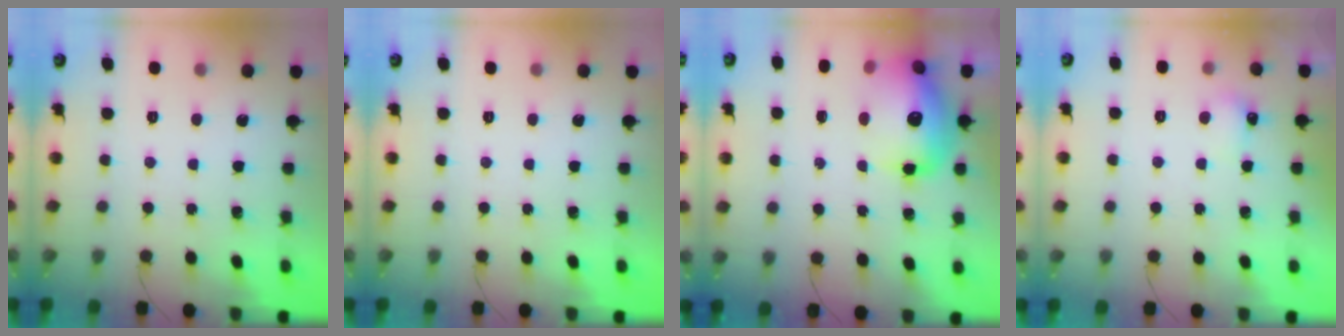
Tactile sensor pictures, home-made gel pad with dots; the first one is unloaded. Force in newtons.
{"total": 0.0}
{"total": 16.7, "press": 16.2, "slide": 3.7}
{"total": 3.9, "press": 3.8, "slide": 0.9}